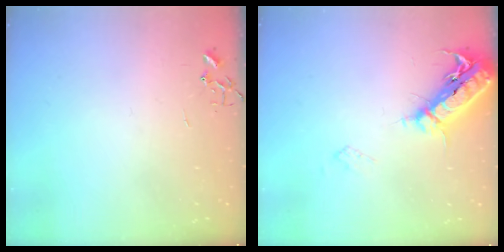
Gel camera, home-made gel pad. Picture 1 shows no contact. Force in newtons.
{"total": 17.6, "press": 17.3, "slide": 3.5}